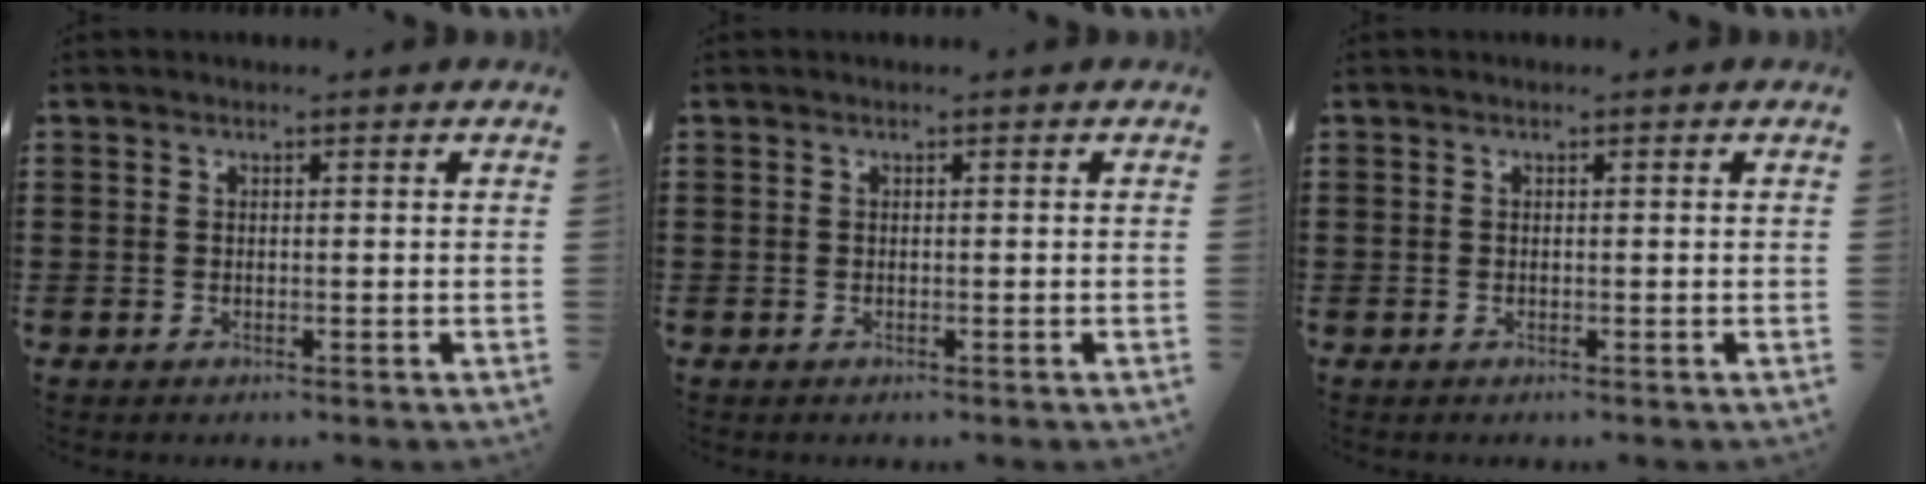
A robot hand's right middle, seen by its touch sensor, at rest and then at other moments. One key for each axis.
{"total": 0.0}
{"total": 0.0}